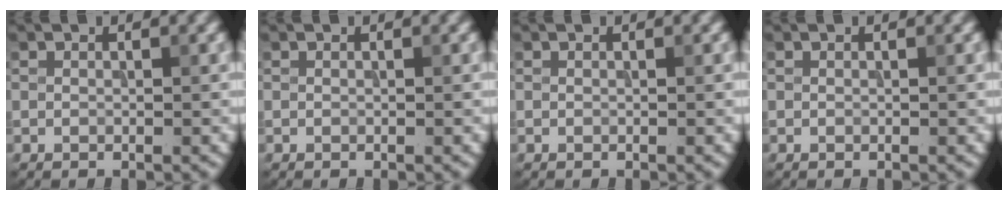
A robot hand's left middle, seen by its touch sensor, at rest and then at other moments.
{"total": 0.0}
{"total": 0.0}
{"total": 0.0}